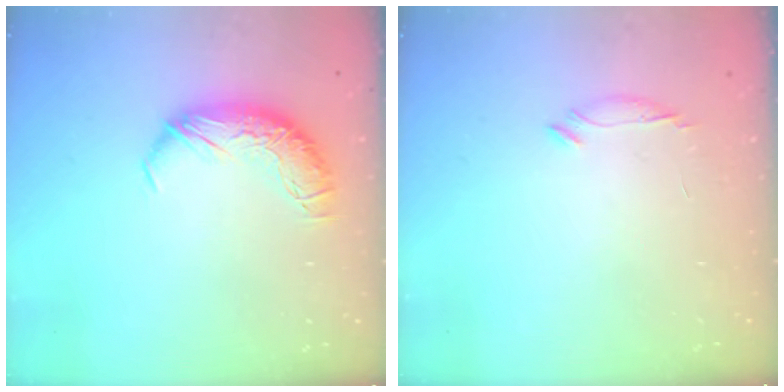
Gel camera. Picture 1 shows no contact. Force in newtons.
{"total": 6.5, "press": 6.4, "slide": 1.1}